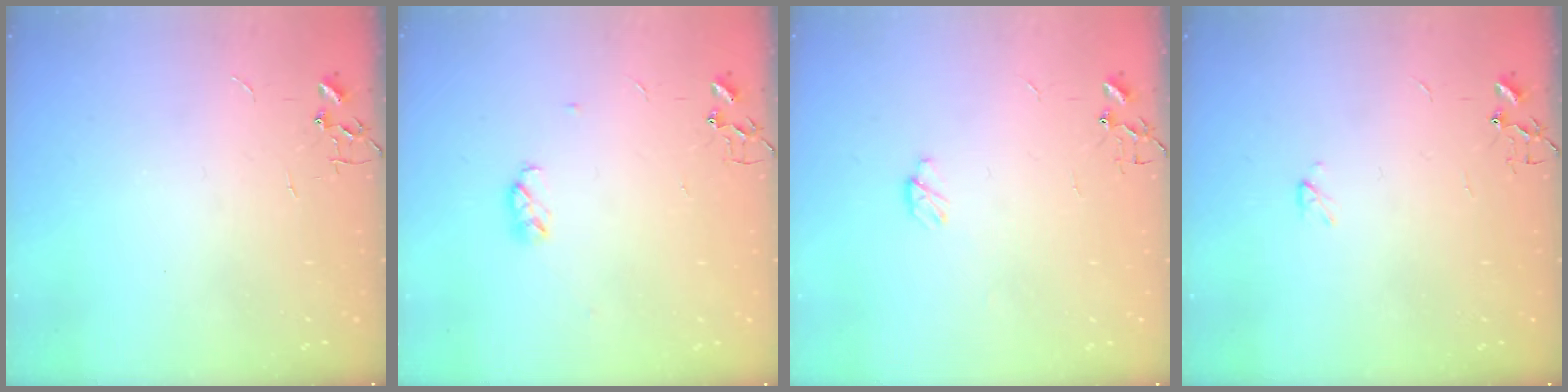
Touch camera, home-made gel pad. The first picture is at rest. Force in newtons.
{"total": 5.2, "press": 5.1, "slide": 0.7}
{"total": 3.5, "press": 3.5, "slide": 0.4}
{"total": 2.3, "press": 2.3, "slide": 0.4}